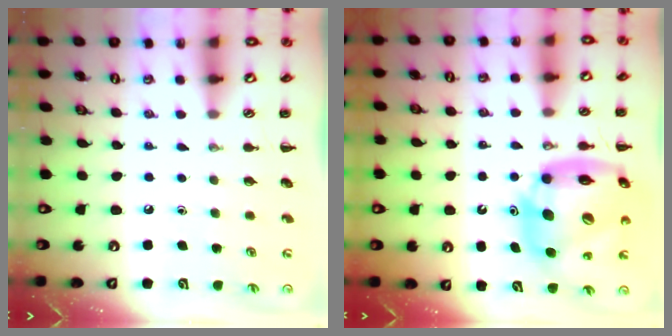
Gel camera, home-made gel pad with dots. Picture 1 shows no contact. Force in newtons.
{"total": 18.2, "press": 17.5, "slide": 5.1}